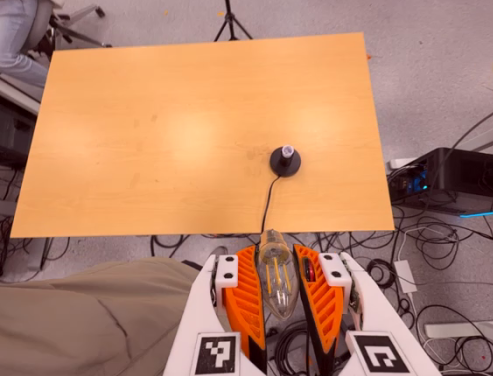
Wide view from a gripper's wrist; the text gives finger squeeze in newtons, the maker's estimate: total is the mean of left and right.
{"total": 18.9, "left": 20.8, "right": 17.1}